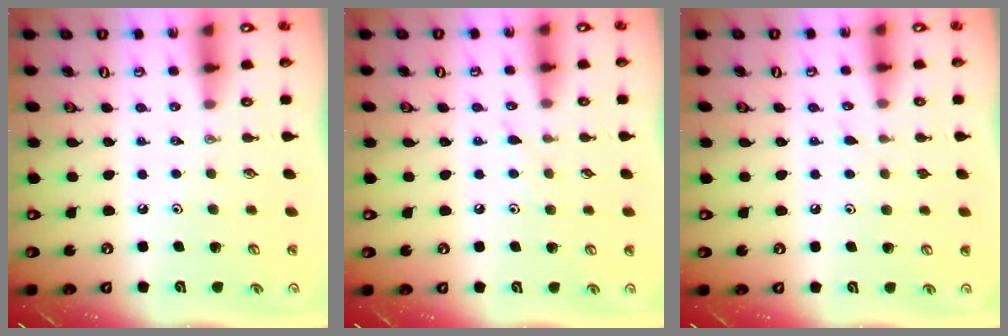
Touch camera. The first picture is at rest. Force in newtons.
{"total": 6.0, "press": 5.9, "slide": 0.6}
{"total": 4.1, "press": 4.0, "slide": 0.3}